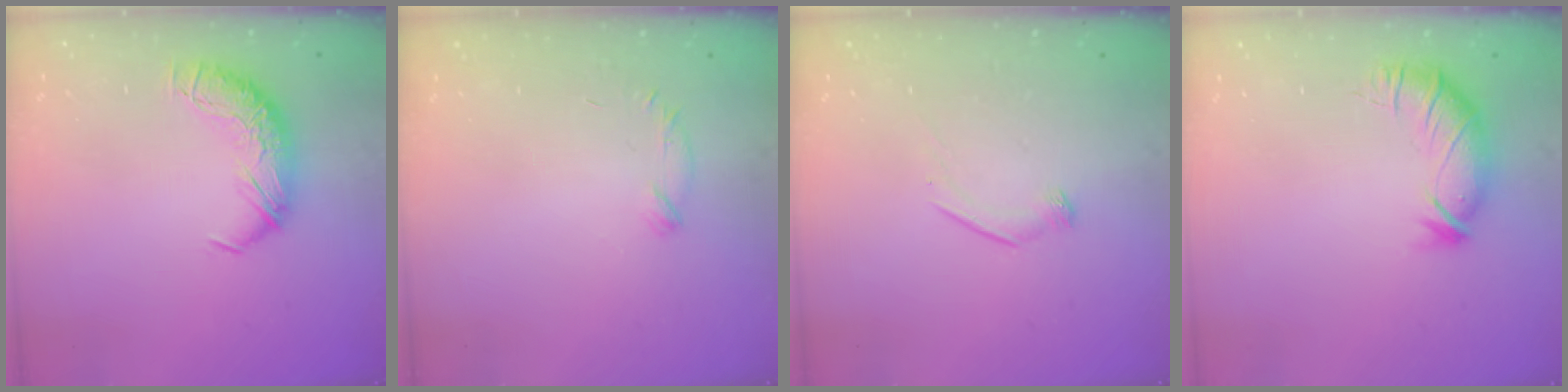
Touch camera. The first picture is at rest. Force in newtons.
{"total": 6.6, "press": 6.6, "slide": 1.0}
{"total": 6.9, "press": 6.9, "slide": 0.9}
{"total": 3.0, "press": 2.4, "slide": 1.9}